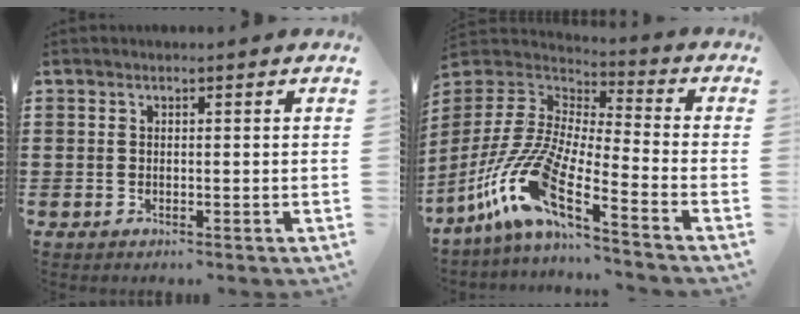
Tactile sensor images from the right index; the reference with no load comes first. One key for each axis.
{"total": 12.5, "fx": -8.4, "fy": 2.2, "fz": 9.0, "tx": -0.225, "ty": -0.016, "tz": -0.174}